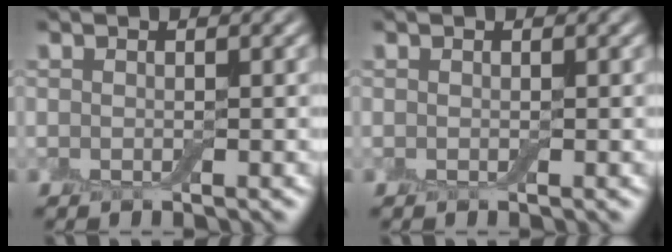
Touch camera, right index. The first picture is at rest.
{"total": 0.0}